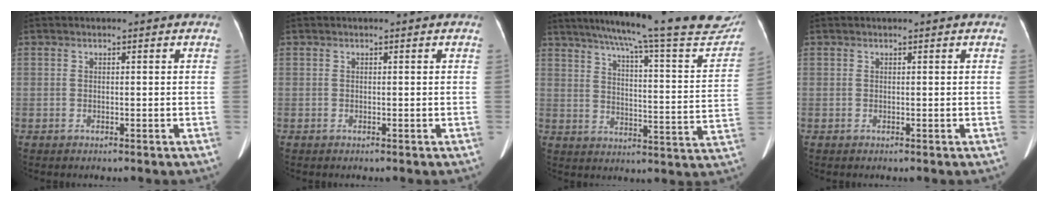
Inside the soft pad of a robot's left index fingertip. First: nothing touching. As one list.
[{"total": 0.0}, {"total": 27.6, "force": [23.9, 2.5, 13.6], "torque": [-0.199, -0.054, 0.293]}, {"total": 0.0}]